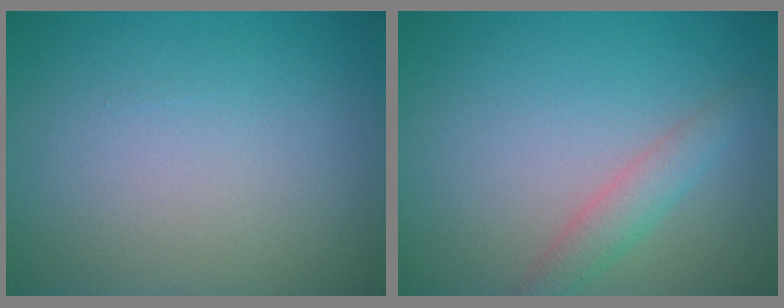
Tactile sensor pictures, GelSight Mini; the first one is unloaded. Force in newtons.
{"total": 2.2, "press": 2.2, "slide": 0.1}